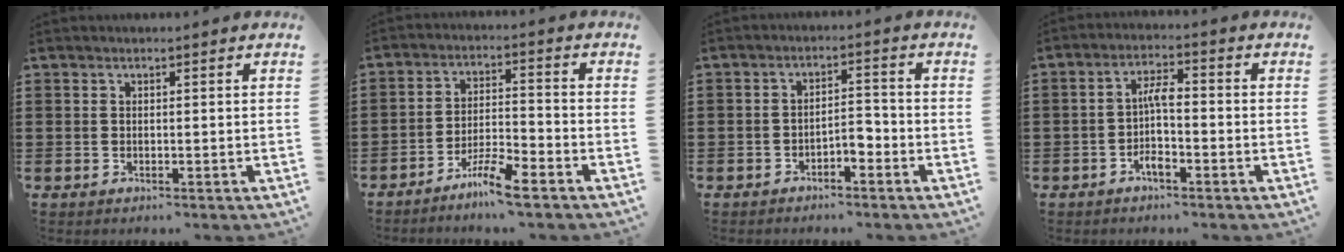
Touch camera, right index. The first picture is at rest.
{"total": 6.1, "force": [-5.0, 0.3, 3.4], "torque": [-0.070, -0.001, -0.096]}
{"total": 2.8, "force": [-2.2, 1.0, 1.6], "torque": [-0.032, 0.006, -0.044]}
{"total": 4.5, "force": [-1.3, 1.4, 4.0], "torque": [-0.079, 0.005, -0.027]}